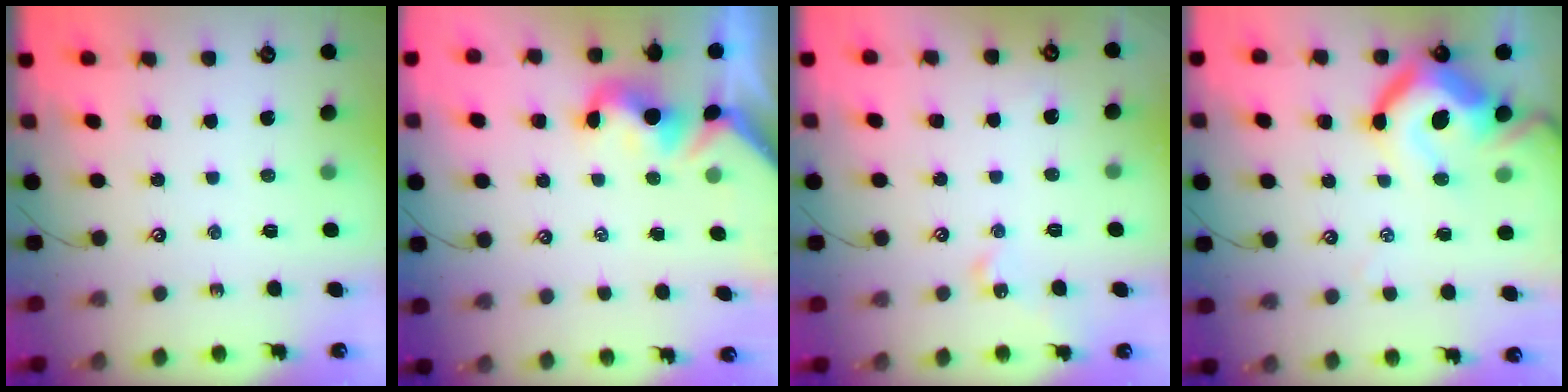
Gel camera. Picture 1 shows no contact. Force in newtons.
{"total": 0.7, "press": 0.2, "slide": 0.7}
{"total": 1.9, "press": 1.9, "slide": 0.1}
{"total": 16.2, "press": 16.0, "slide": 2.7}